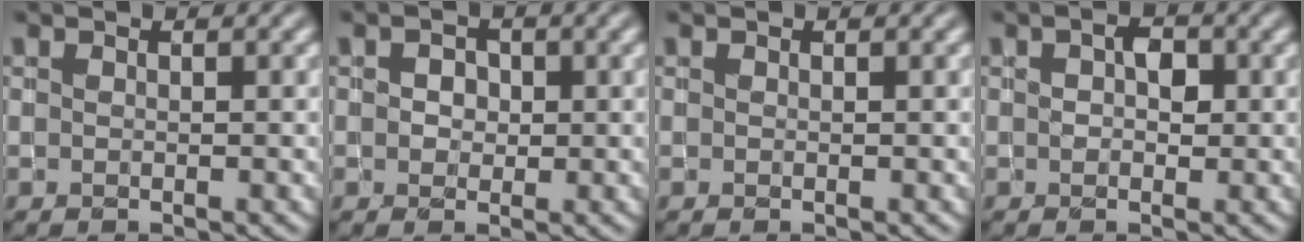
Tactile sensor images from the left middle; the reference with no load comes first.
{"total": 1.7, "force": [0.2, 1.4, 0.9], "torque": [-0.015, 0.007, -0.002]}
{"total": 0.0}
{"total": 2.2, "force": [0.2, 1.5, 1.6], "torque": [-0.025, 0.001, 0.004]}